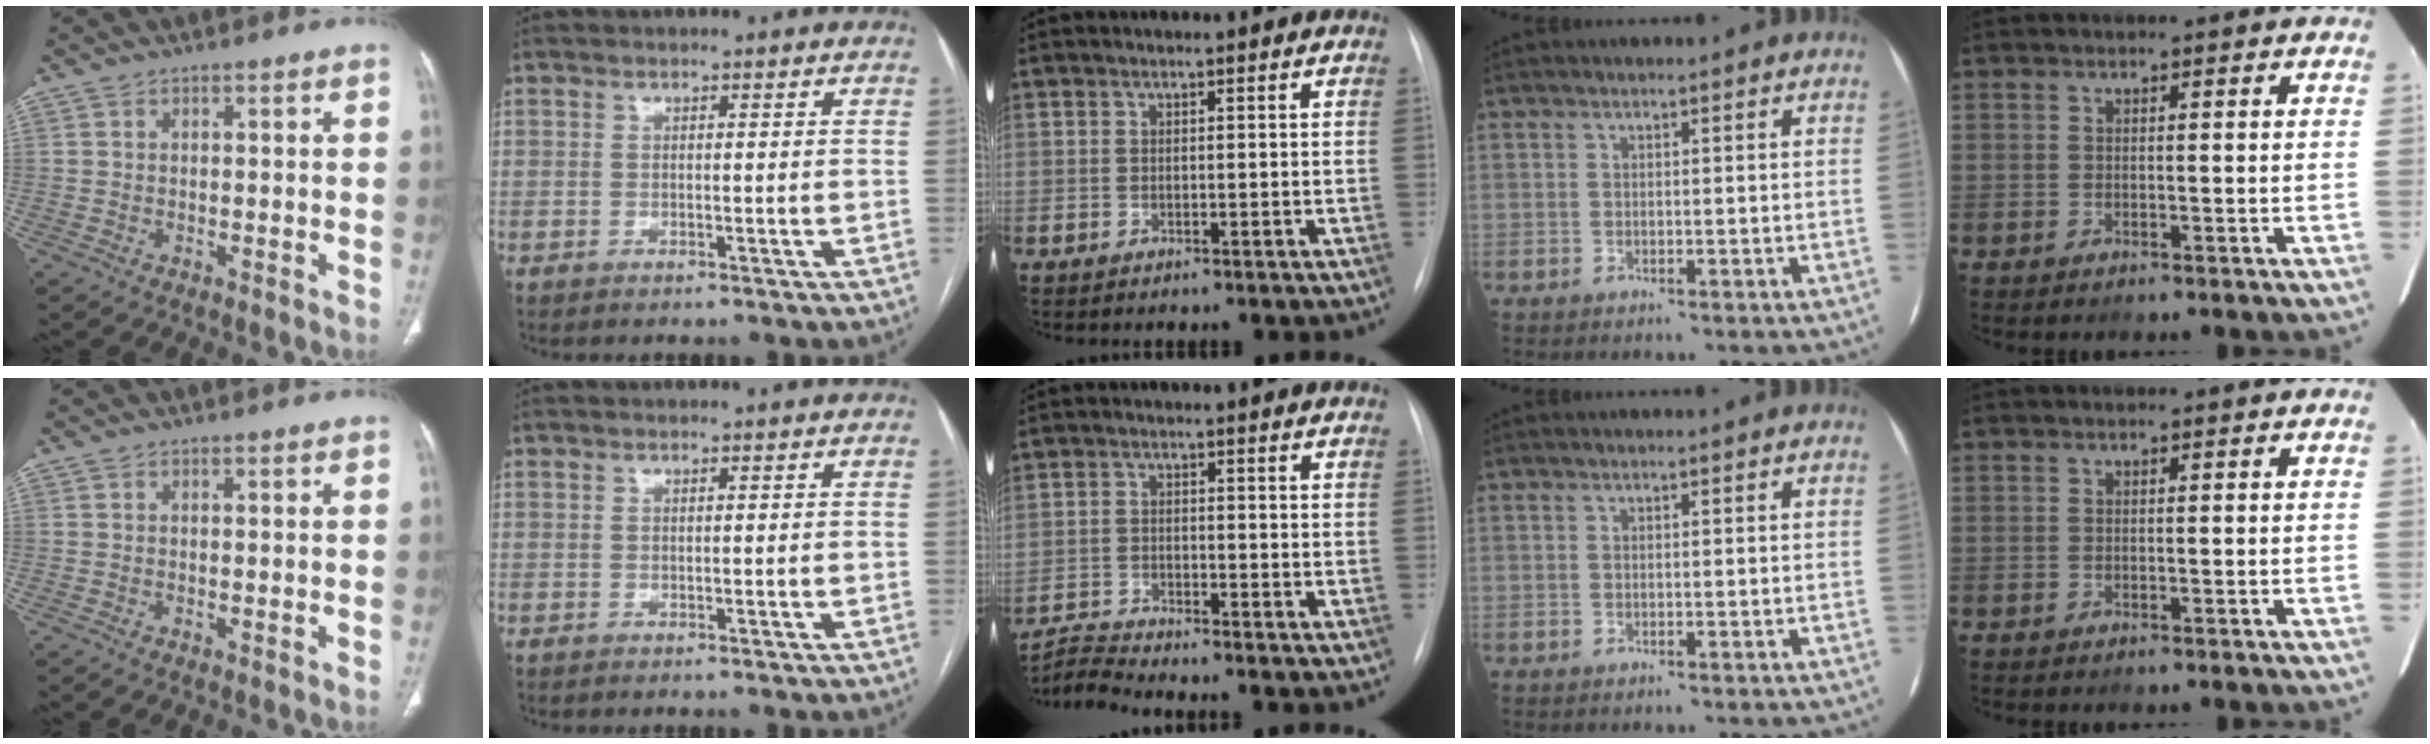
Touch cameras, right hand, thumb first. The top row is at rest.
{"middle": {"total": 4.0, "force": [-3.6, -1.4, -0.7], "torque": [0.000, -0.012, -0.069]}}